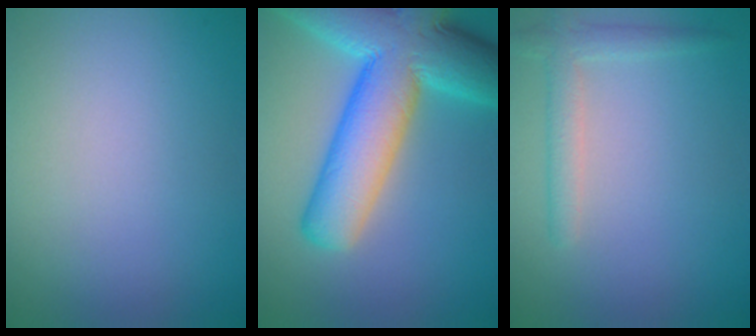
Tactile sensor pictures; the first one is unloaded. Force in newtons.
{"total": 12.5, "press": 12.5, "slide": 0.7}
{"total": 2.3, "press": 2.3, "slide": 0.2}